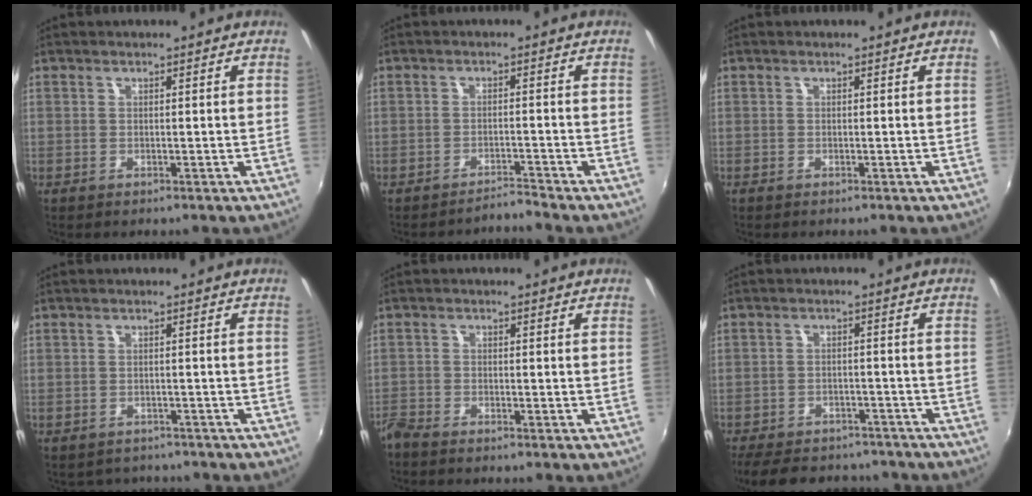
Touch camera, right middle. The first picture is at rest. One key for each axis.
{"total": 2.6, "fx": -2.3, "fy": -1.1, "fz": -0.4, "tx": 0.000, "ty": 0.003, "tz": -0.039}
{"total": 0.0}
{"total": 3.3, "fx": -2.9, "fy": 1.5, "fz": 0.3, "tx": -0.014, "ty": -0.010, "tz": -0.039}
{"total": 3.4, "fx": -3.2, "fy": 0.7, "fz": 1.0, "tx": -0.035, "ty": -0.014, "tz": -0.067}
{"total": 14.5, "fx": -11.9, "fy": 6.2, "fz": 5.5, "tx": -0.134, "ty": 0.005, "tz": -0.166}